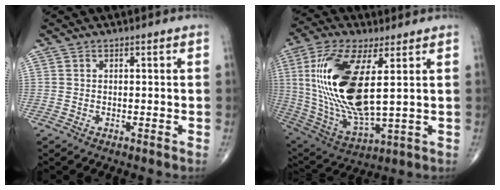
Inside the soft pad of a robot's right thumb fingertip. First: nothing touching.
{"total": 21.6, "force": [3.8, 8.0, 19.7], "torque": [-0.417, -0.031, 0.079]}